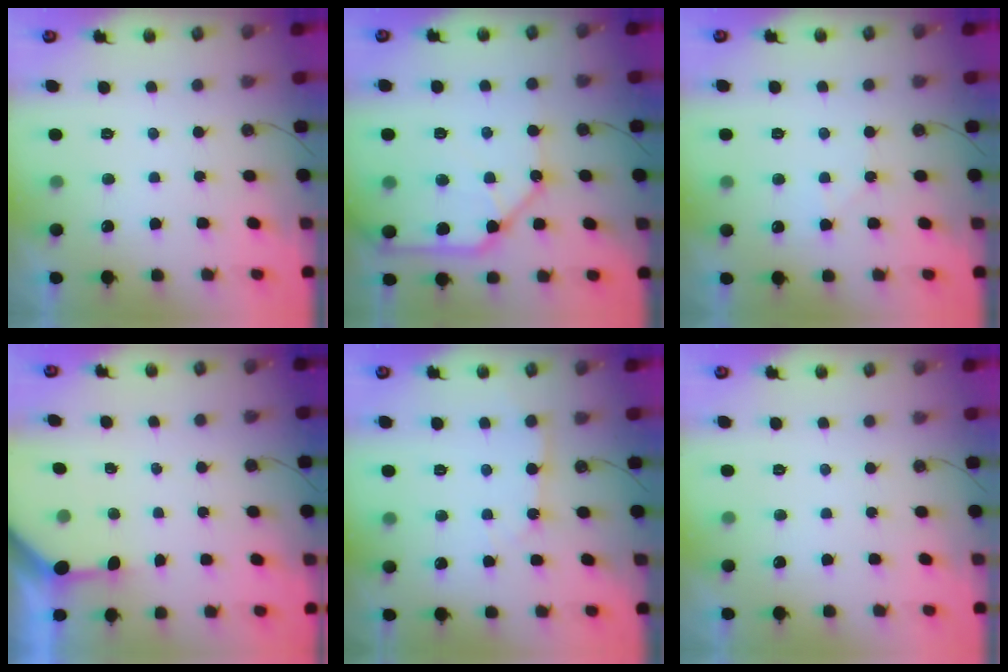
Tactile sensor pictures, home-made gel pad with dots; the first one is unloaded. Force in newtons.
{"total": 13.1, "press": 13.0, "slide": 1.9}
{"total": 4.9, "press": 4.8, "slide": 0.7}
{"total": 3.2, "press": 3.2, "slide": 0.3}
{"total": 4.0, "press": 3.9, "slide": 0.5}
{"total": 0.0}